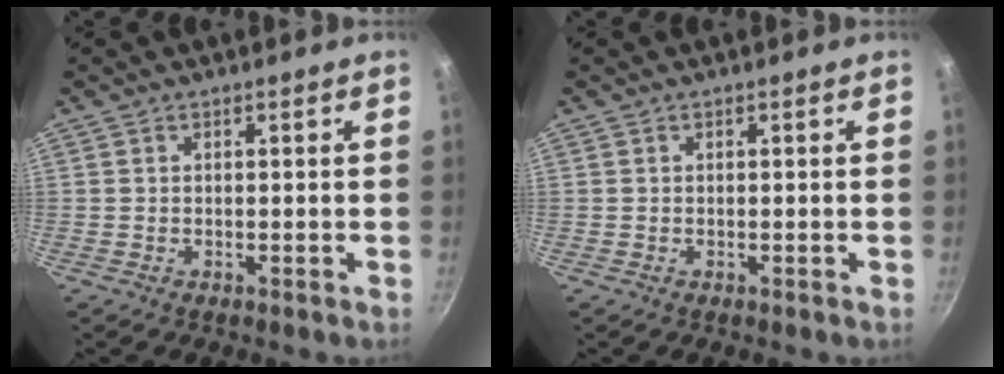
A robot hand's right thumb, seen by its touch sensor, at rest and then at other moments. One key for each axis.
{"total": 0.0}